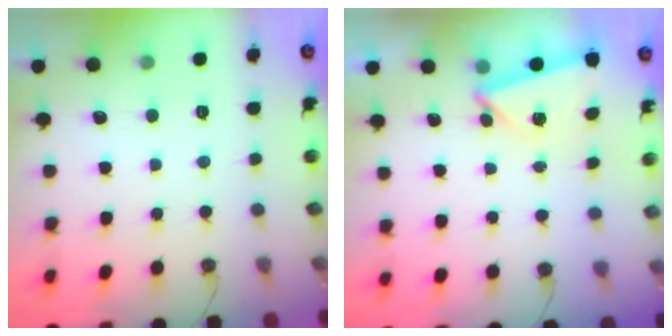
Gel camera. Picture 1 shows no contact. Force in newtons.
{"total": 3.9, "press": 3.5, "slide": 1.5}